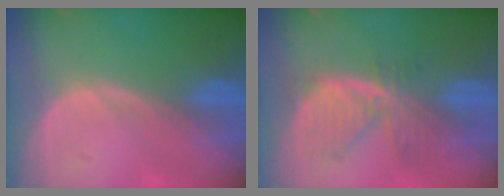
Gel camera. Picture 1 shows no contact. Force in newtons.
{"total": 7.6, "press": 6.8, "slide": 3.5}